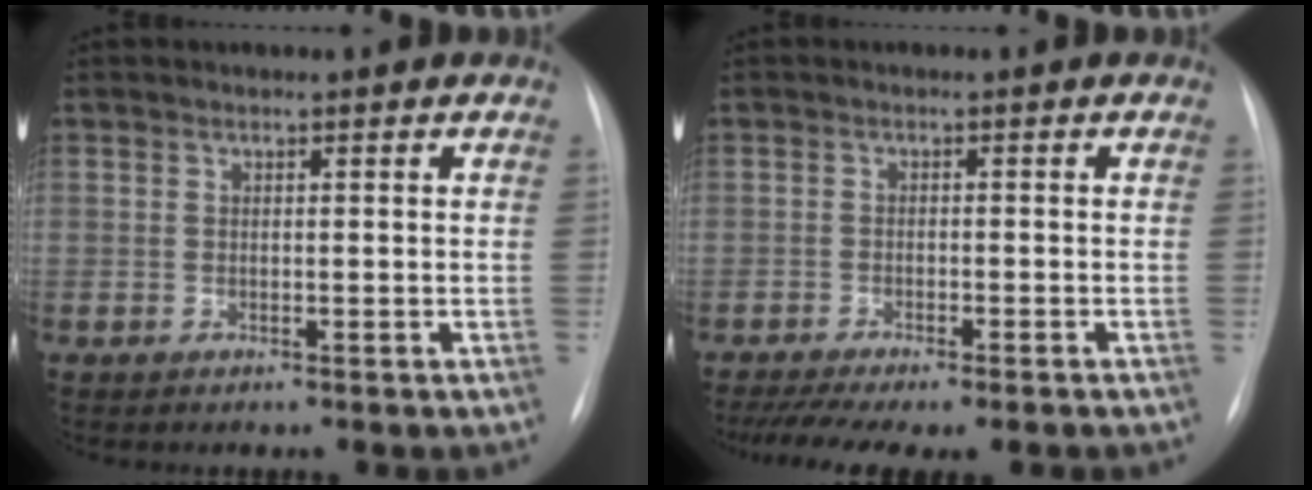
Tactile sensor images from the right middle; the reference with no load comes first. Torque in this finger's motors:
{"motor_torque": [0.88, -0.83, 0.16, 0.04]}